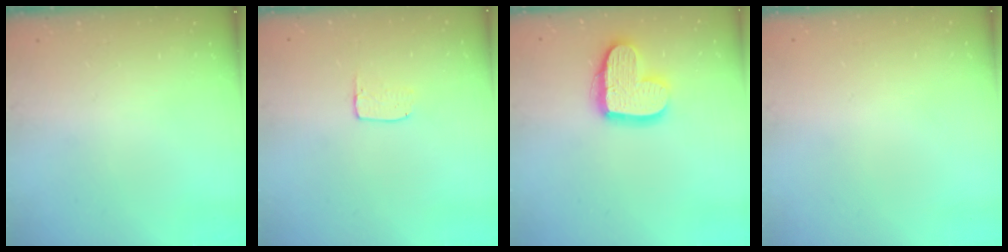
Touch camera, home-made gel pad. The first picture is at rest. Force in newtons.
{"total": 4.1, "press": 4.1, "slide": 0.3}
{"total": 14.9, "press": 14.8, "slide": 1.1}
{"total": 0.0}